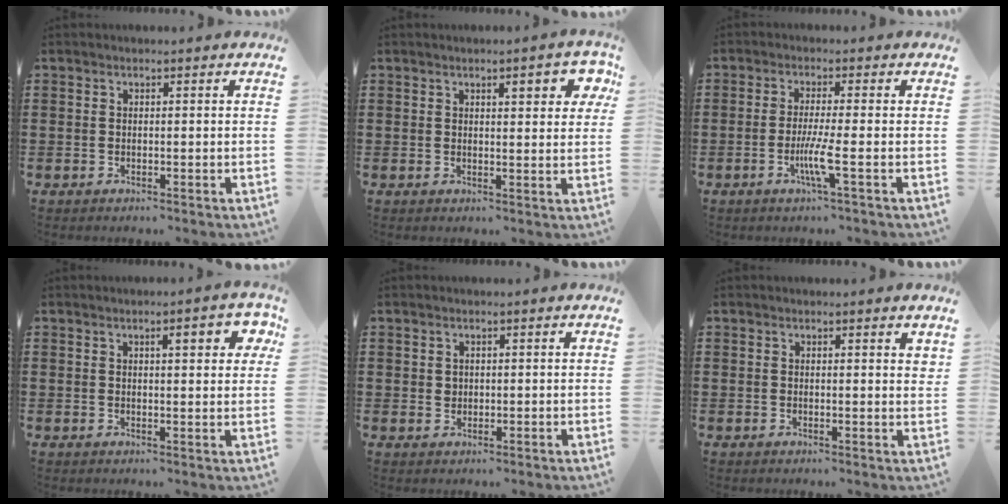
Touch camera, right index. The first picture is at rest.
{"total": 4.6, "force": [2.1, 0.9, 4.0], "torque": [-0.049, -0.007, 0.026]}
{"total": 4.6, "force": [-1.6, -0.1, 4.3], "torque": [-0.088, -0.018, -0.033]}
{"total": 4.3, "force": [1.7, 0.7, 3.9], "torque": [-0.054, -0.003, 0.021]}
{"total": 1.1, "force": [0.3, 1.0, 0.3], "torque": [-0.008, 0.004, 0.007]}
{"total": 0.8, "force": [0.7, -0.3, 0.4], "torque": [0.000, -0.003, 0.012]}